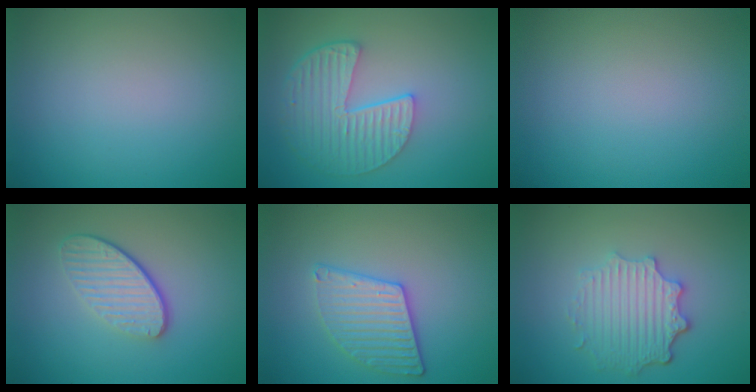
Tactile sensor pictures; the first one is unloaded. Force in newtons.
{"total": 5.7, "press": 4.4, "slide": 3.7}
{"total": 0.0}
{"total": 3.8, "press": 2.8, "slide": 2.6}
{"total": 3.2, "press": 3.1, "slide": 0.8}
{"total": 4.6, "press": 3.6, "slide": 2.8}